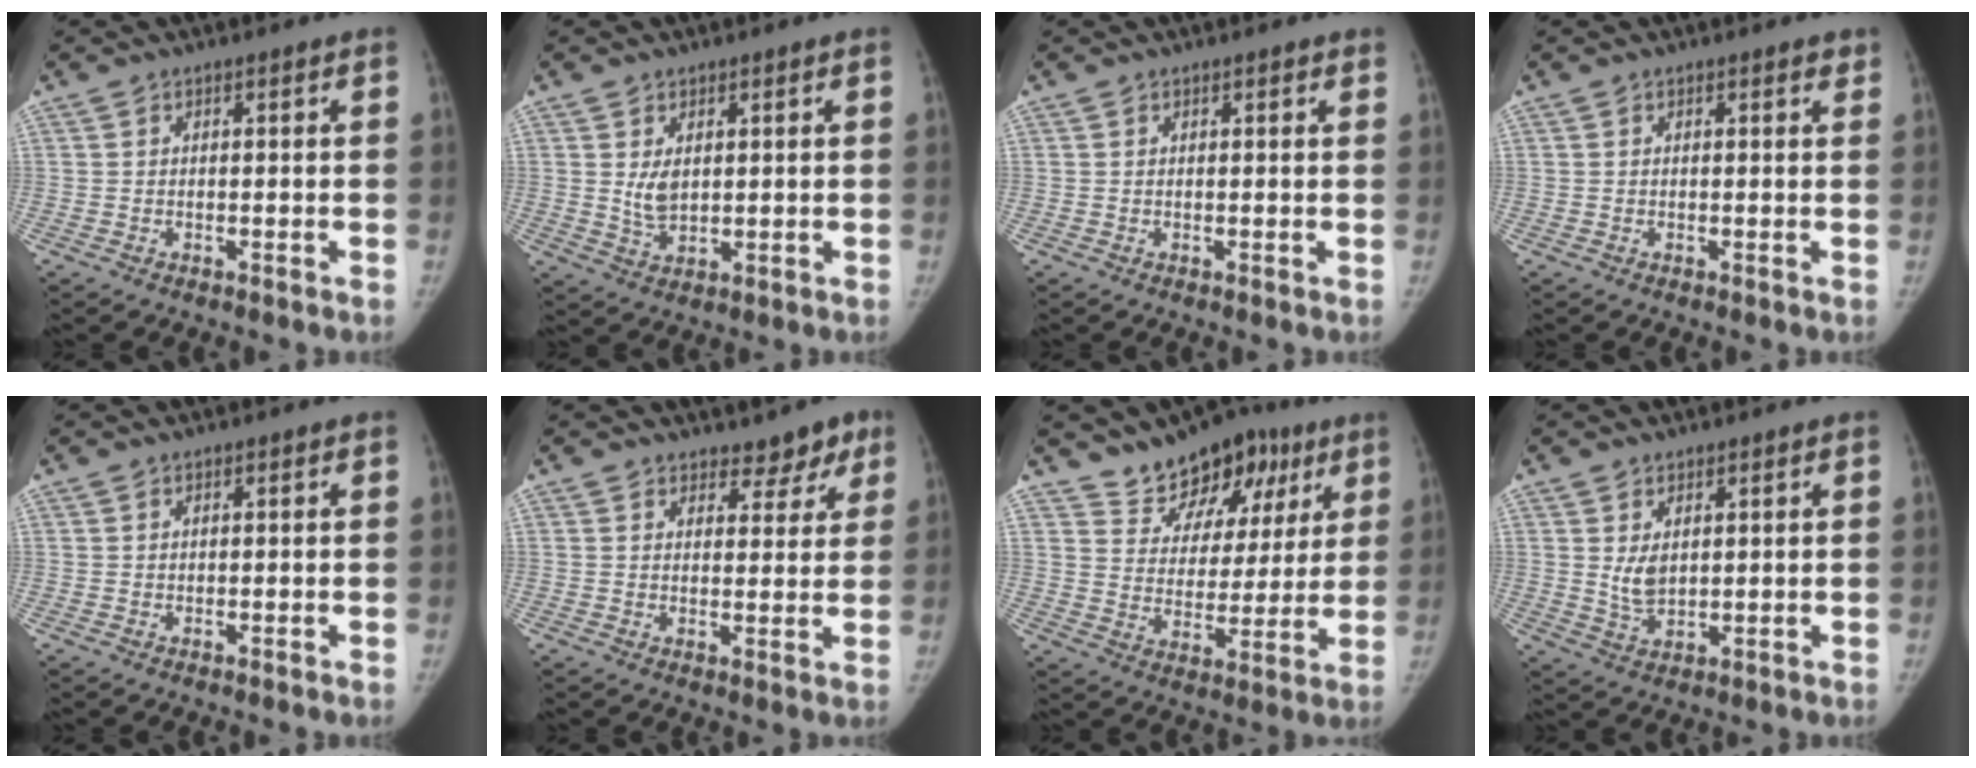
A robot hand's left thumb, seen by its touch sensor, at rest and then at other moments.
{"total": 4.1, "force": [1.0, 2.6, 2.9], "torque": [-0.041, -0.013, 0.027]}
{"total": 1.0, "force": [0.7, 0.2, 0.6], "torque": [-0.005, 0.001, 0.009]}
{"total": 1.0, "force": [0.7, 0.4, 0.7], "torque": [-0.005, -0.003, 0.007]}
{"total": 0.0}
{"total": 5.2, "force": [3.9, 3.0, 1.5], "torque": [0.020, -0.023, 0.047]}
{"total": 14.3, "force": [9.4, 8.9, 6.1], "torque": [-0.034, -0.034, 0.148]}
{"total": 4.2, "force": [1.2, 2.8, 2.9], "torque": [-0.041, -0.016, 0.031]}